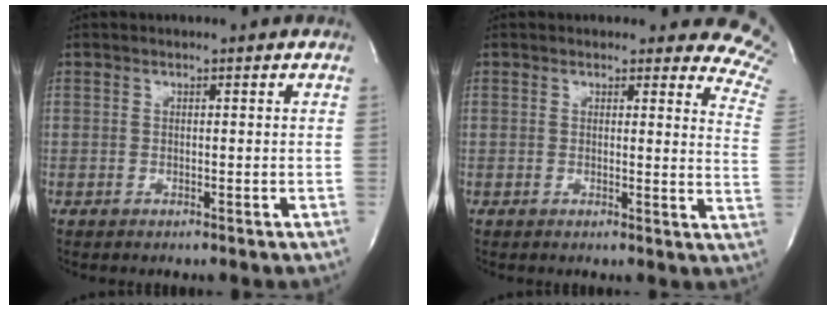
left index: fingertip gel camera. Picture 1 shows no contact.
{"total": 9.9, "force": [9.6, 2.1, 1.3], "torque": [0.024, -0.082, 0.053]}